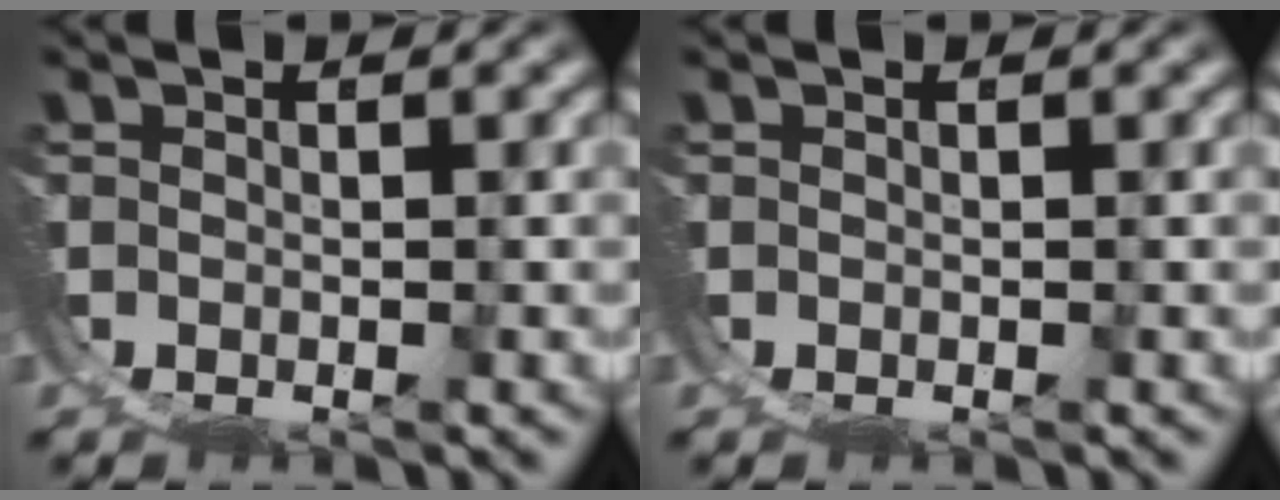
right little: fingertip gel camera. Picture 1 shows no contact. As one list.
[{"total": 0.0}]